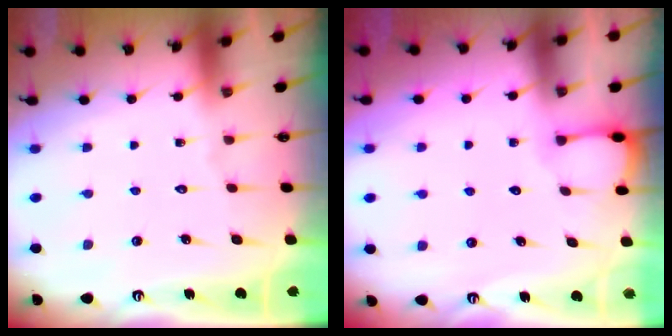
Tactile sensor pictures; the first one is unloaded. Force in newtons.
{"total": 2.3, "press": 2.3, "slide": 0.3}